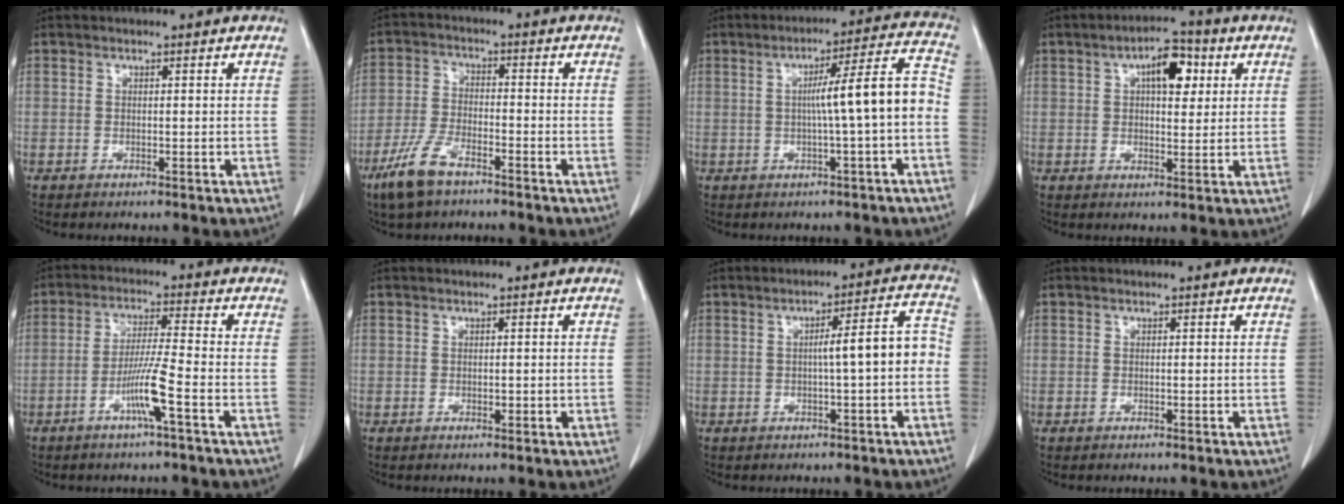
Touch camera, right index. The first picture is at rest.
{"total": 7.4, "force": [-5.1, 2.4, 4.8], "torque": [-0.111, -0.011, -0.098]}
{"total": 10.6, "force": [-1.0, -0.5, 10.5], "torque": [-0.152, 0.022, -0.016]}
{"total": 7.1, "force": [2.5, 3.0, 5.9], "torque": [-0.090, 0.016, 0.037]}
{"total": 6.6, "force": [-2.9, -0.8, 5.9], "torque": [-0.117, -0.006, -0.057]}
{"total": 0.8, "force": [-0.1, 0.4, 0.7], "torque": [-0.010, -0.001, 0.001]}
{"total": 6.6, "force": [-0.8, 0.6, 6.6], "torque": [-0.091, 0.026, -0.011]}
{"total": 0.0}